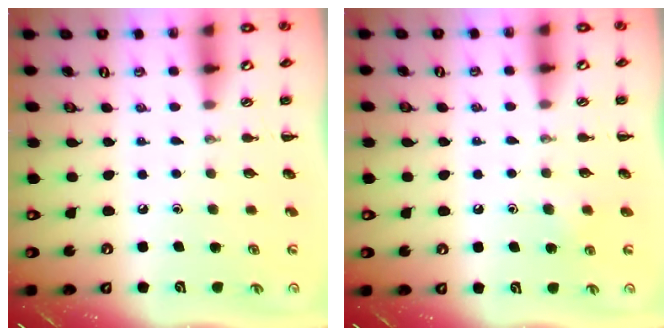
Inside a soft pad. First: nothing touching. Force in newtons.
{"total": 2.8, "press": 2.5, "slide": 1.3}